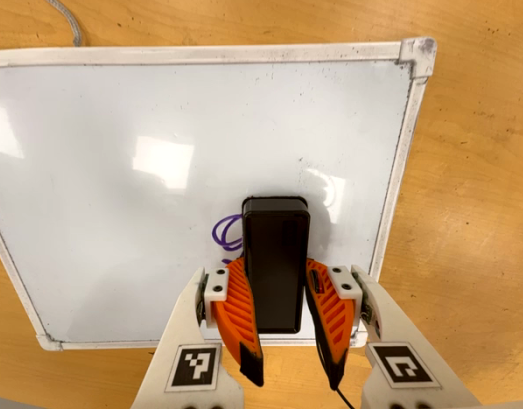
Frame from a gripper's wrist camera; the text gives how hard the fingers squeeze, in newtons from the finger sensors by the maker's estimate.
{"total": 12.8, "left": 12.7, "right": 12.9}